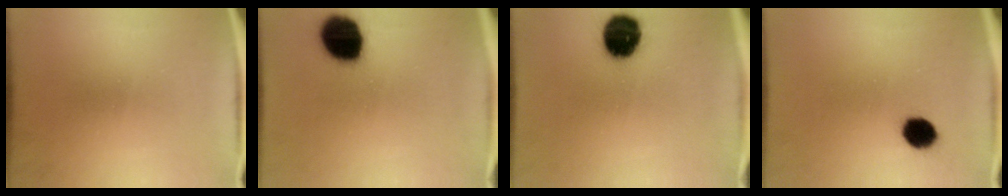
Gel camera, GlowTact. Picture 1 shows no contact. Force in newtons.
{"total": 16.8}
{"total": 13.7}
{"total": 5.6}